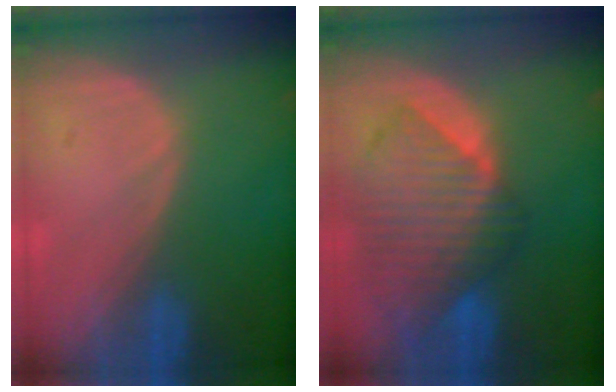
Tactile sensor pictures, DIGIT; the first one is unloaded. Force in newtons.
{"total": 10.2, "press": 8.8, "slide": 5.1}